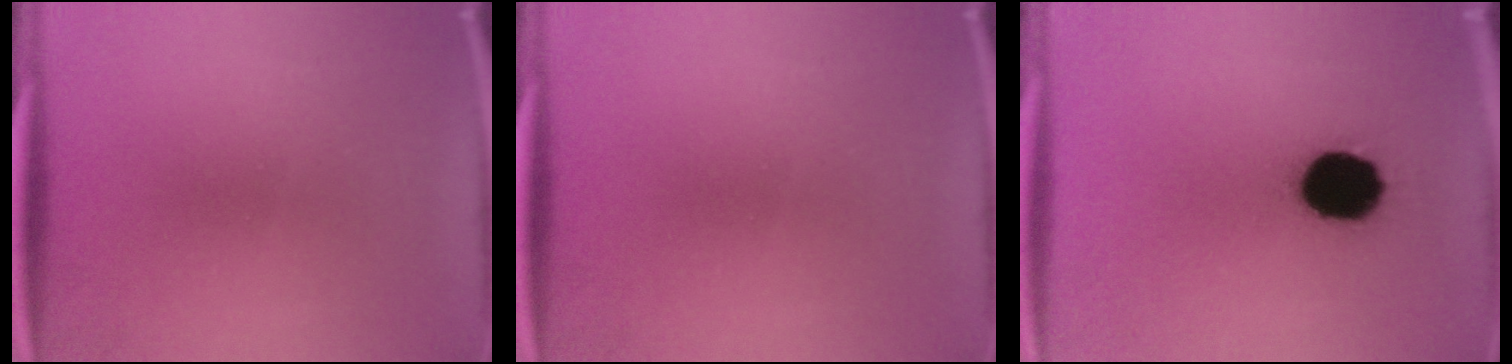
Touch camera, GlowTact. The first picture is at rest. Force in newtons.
{"total": 0.0}
{"total": 15.0}